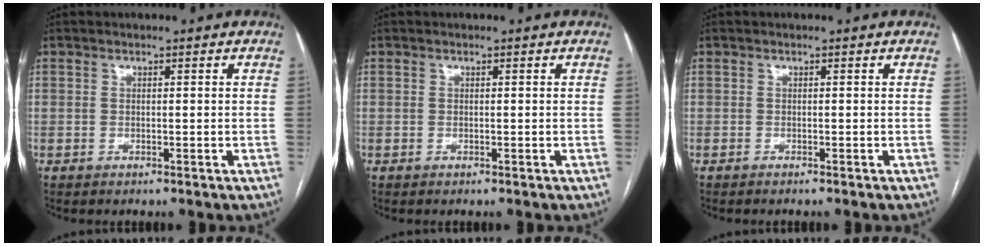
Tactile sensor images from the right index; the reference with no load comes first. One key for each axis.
{"total": 0.0}
{"total": 1.2, "fx": -1.0, "fy": -0.1, "fz": 0.5, "tx": -0.003, "ty": 0.000, "tz": -0.013}